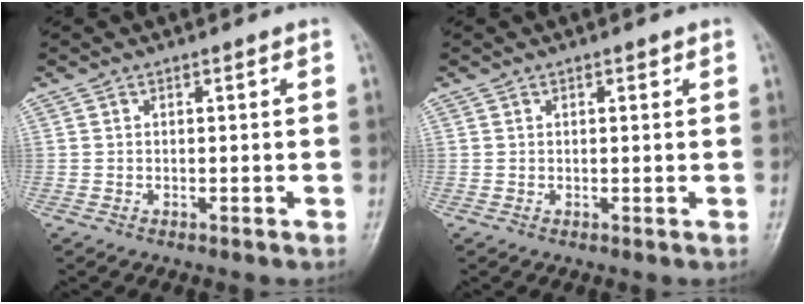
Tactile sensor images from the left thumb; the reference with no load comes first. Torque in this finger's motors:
{"motor_torque": [0.04, -0.03, 0.02, 0.02, 0.00]}